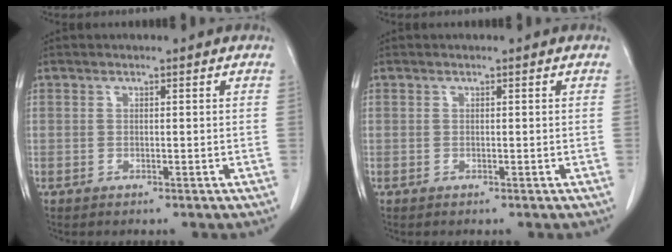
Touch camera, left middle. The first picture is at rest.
{"total": 0.0}